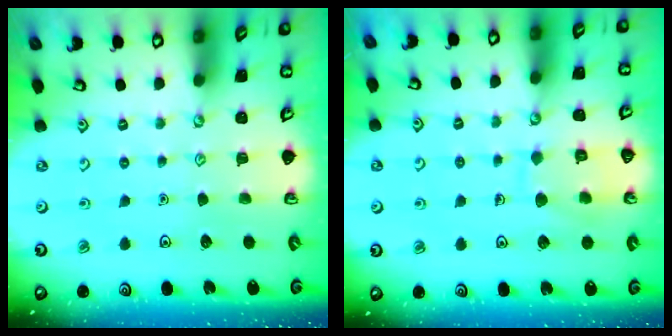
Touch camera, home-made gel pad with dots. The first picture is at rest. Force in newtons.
{"total": 8.3, "press": 8.3, "slide": 0.4}